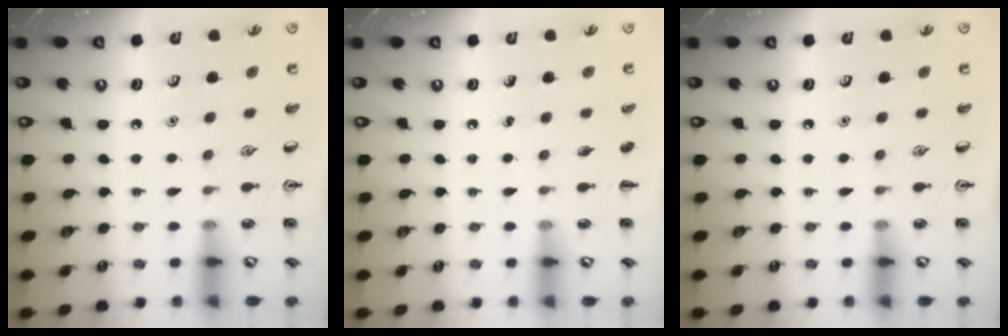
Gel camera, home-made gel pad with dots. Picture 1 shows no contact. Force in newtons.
{"total": 0.0}
{"total": 0.0}